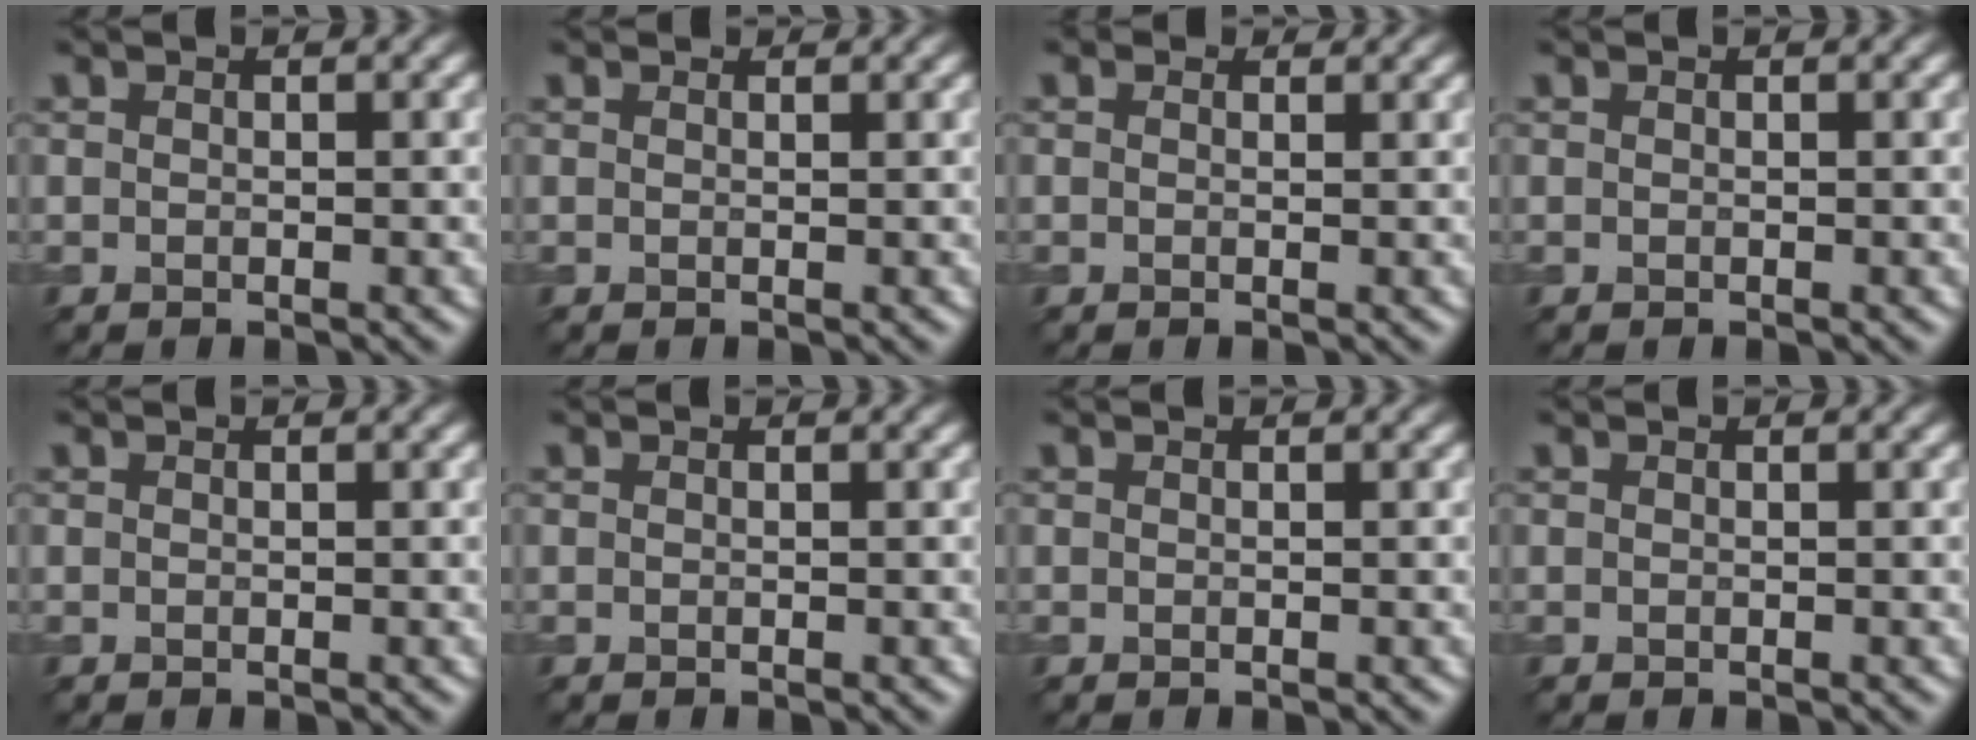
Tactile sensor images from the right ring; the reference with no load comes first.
{"total": 0.9, "force": [0.9, 0.2, 0.1], "torque": [-0.005, -0.006, 0.008]}
{"total": 0.7, "force": [0.6, 0.4, 0.2], "torque": [-0.005, -0.004, 0.000]}
{"total": 0.0}
{"total": 0.0}
{"total": 0.0}
{"total": 0.0}
{"total": 0.0}